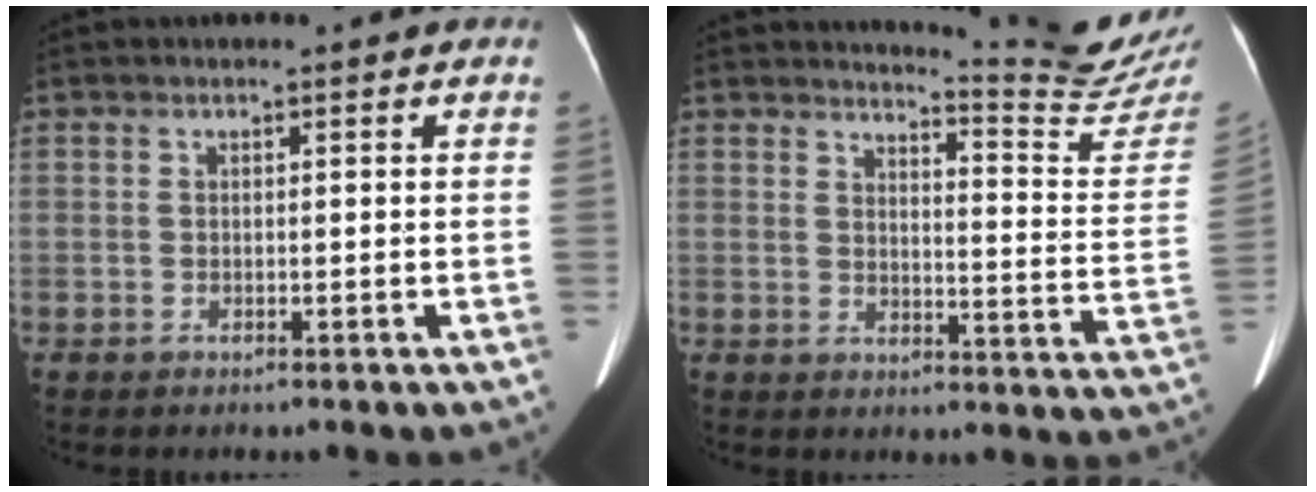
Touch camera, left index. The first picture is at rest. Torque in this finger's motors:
{"motor_torque": [0.65, -1.28, 0.01, 0.00]}